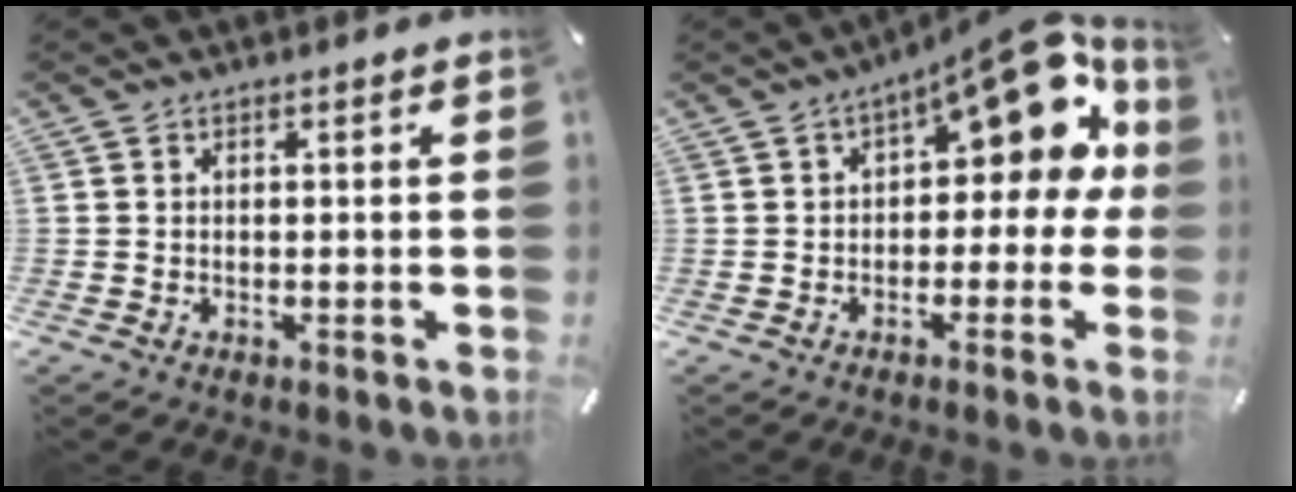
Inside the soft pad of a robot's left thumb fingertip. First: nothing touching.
{"total": 14.3, "force": [6.1, 6.4, 11.2], "torque": [-0.145, -0.043, 0.099]}